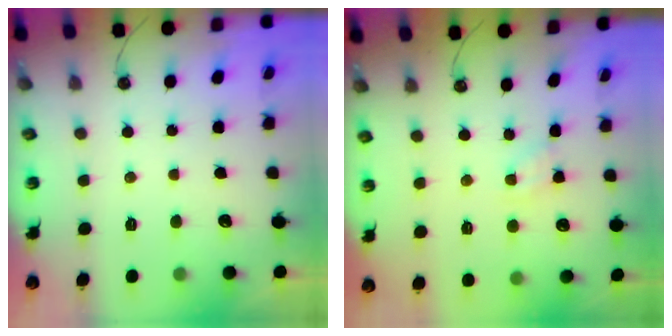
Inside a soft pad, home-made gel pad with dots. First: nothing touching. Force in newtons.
{"total": 2.1, "press": 2.1, "slide": 0.3}